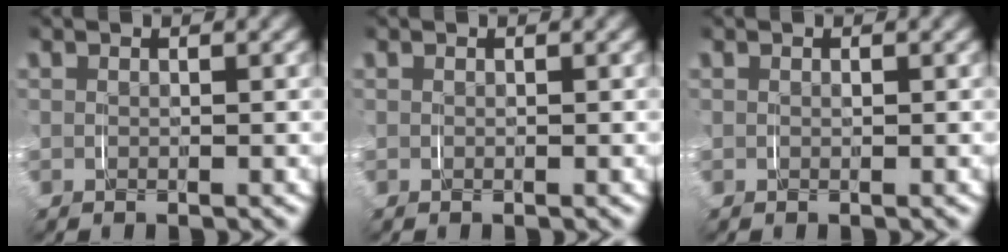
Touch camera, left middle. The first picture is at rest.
{"total": 0.0}
{"total": 0.0}